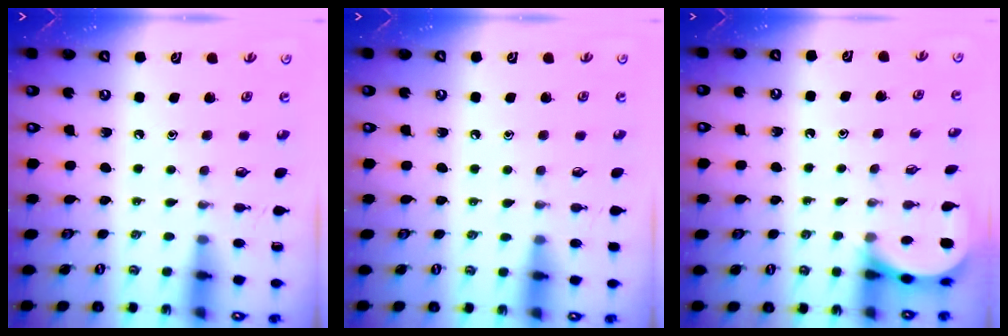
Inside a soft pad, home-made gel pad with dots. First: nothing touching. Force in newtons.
{"total": 4.0, "press": 4.0, "slide": 0.6}
{"total": 3.8, "press": 3.8, "slide": 0.4}